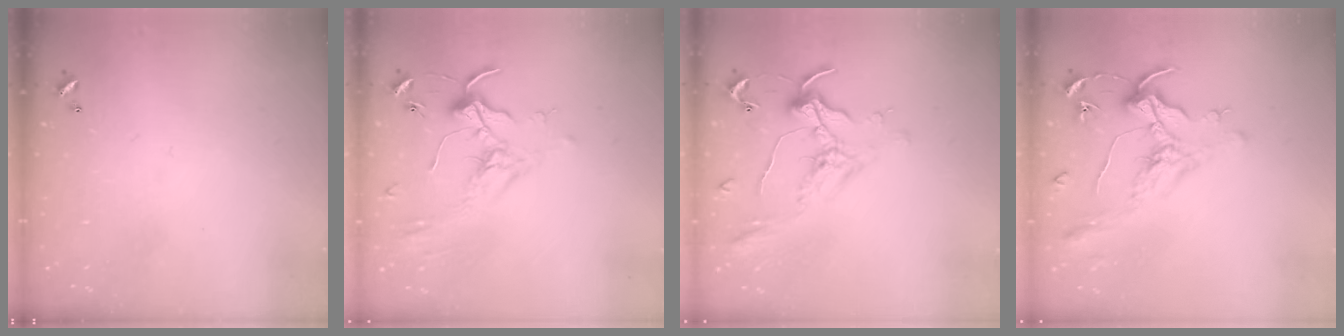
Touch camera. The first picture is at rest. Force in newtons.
{"total": 1.8, "press": 1.8, "slide": 0.4}
{"total": 1.1, "press": 1.0, "slide": 0.4}
{"total": 1.6, "press": 1.4, "slide": 0.7}